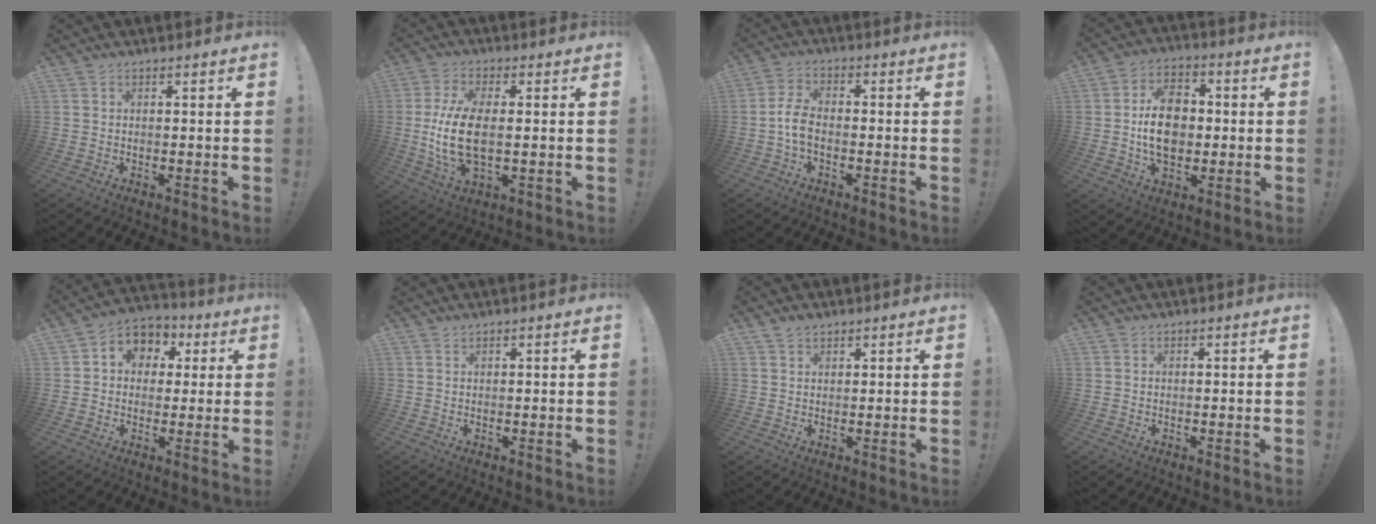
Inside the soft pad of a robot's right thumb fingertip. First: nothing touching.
{"total": 14.4, "force": [-0.4, 7.2, 12.5], "torque": [-0.242, -0.011, -0.006]}
{"total": 6.4, "force": [-1.8, 3.1, 5.3], "torque": [-0.113, 0.003, -0.032]}
{"total": 15.0, "force": [-0.3, 10.5, 10.7], "torque": [-0.167, 0.011, -0.007]}
{"total": 7.6, "force": [1.0, 6.8, 3.1], "torque": [-0.040, -0.002, 0.026]}
{"total": 0.6, "force": [0.6, 0.1, 0.3], "torque": [0.000, -0.002, 0.010]}
{"total": 2.2, "force": [1.8, 1.1, 0.6], "torque": [-0.008, -0.009, 0.034]}
{"total": 0.0}